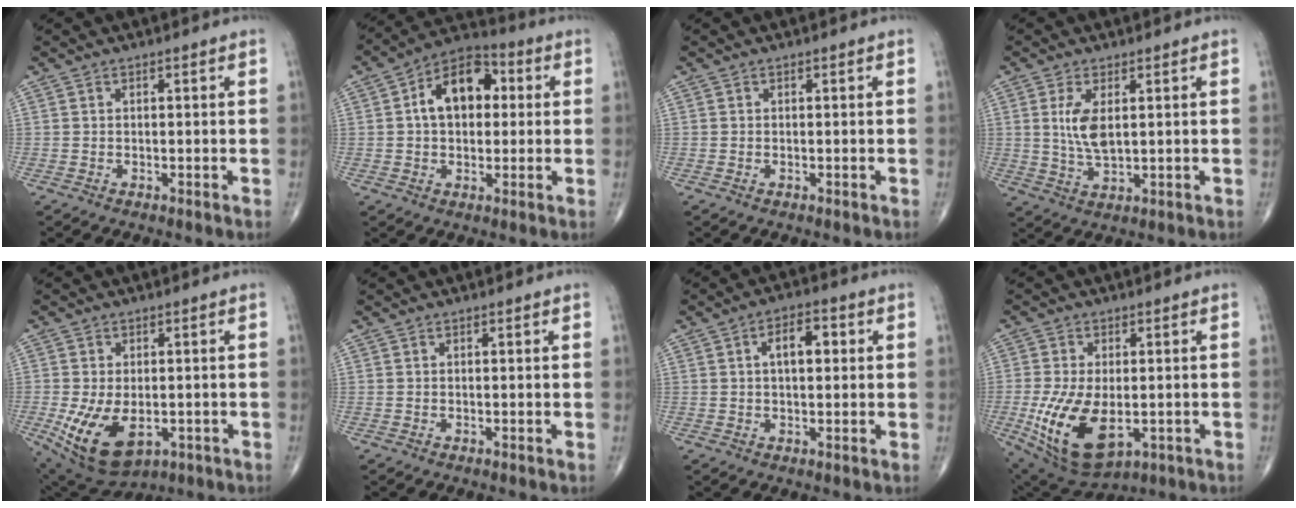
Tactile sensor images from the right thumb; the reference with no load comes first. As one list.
[{"total": 12.5, "force": [2.0, 8.1, 9.4], "torque": [-0.127, 0.025, 0.022]}, {"total": 0.0}, {"total": 6.3, "force": [1.4, 2.7, 5.5], "torque": [-0.114, -0.012, 0.035]}, {"total": 12.4, "force": [-3.4, 7.3, 9.5], "torque": [-0.168, -0.007, -0.036]}, {"total": 0.0}, {"total": 6.2, "force": [1.3, 3.1, 5.2], "torque": [-0.072, 0.011, 0.017]}, {"total": 14.9, "force": [-3.2, 8.1, 12.1], "torque": [-0.234, -0.014, -0.031]}]